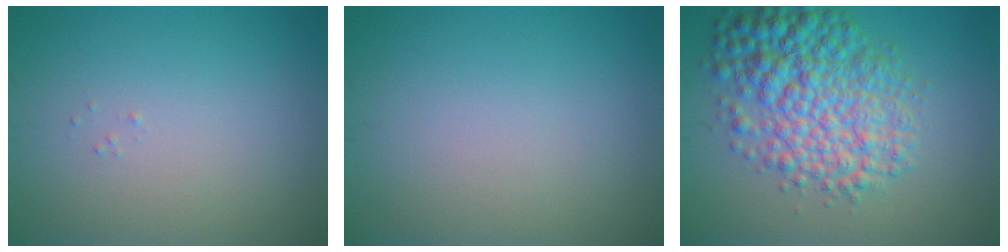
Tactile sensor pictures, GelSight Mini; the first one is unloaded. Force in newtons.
{"total": 0.0}
{"total": 7.9, "press": 7.9, "slide": 0.1}